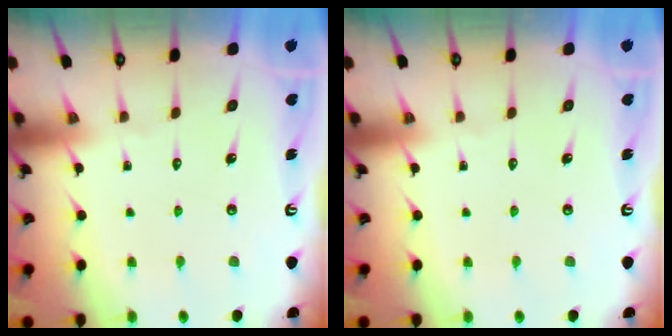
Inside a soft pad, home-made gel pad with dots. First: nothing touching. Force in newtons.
{"total": 0.0}